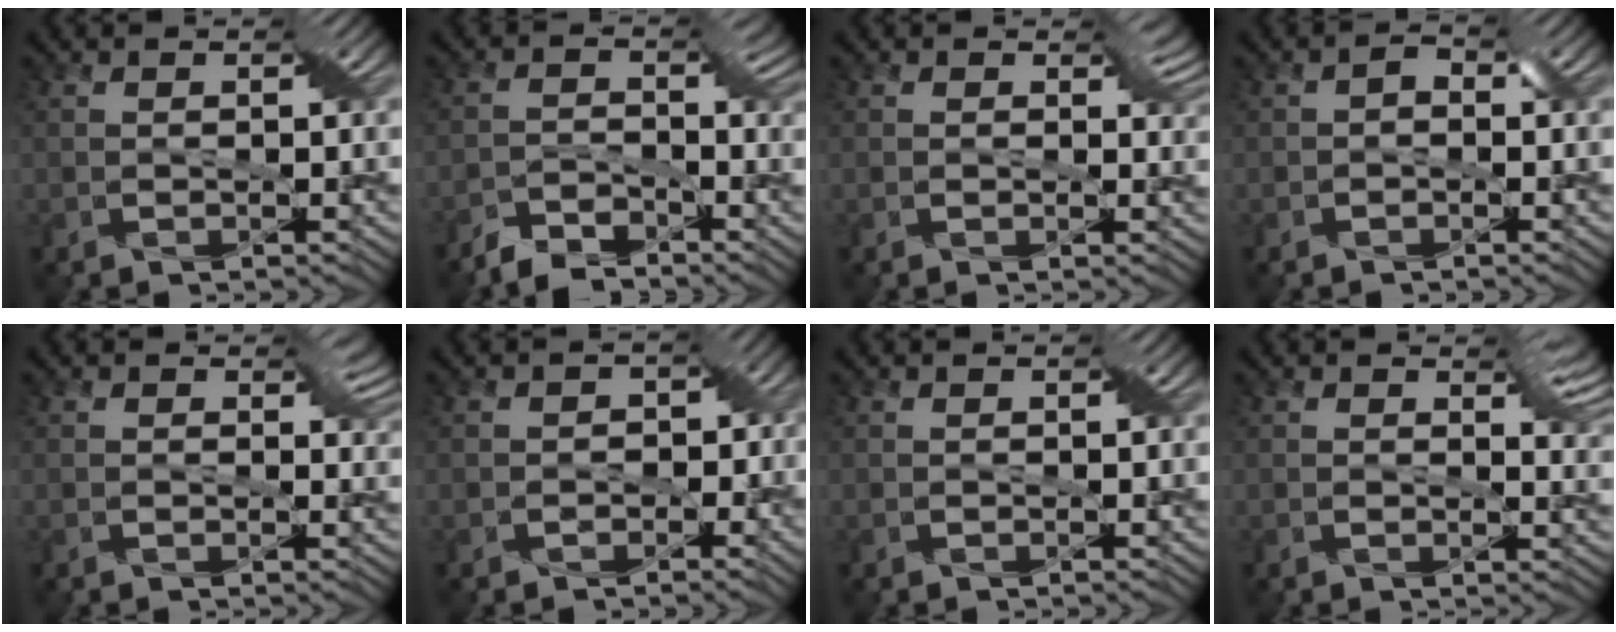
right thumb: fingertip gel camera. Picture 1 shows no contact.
{"total": 4.1, "force": [-3.7, 1.0, 1.3], "torque": [-0.038, -0.005, -0.076]}
{"total": 0.9, "force": [0.8, 0.3, 0.2], "torque": [-0.004, 0.006, 0.008]}
{"total": 0.9, "force": [-0.6, 0.3, 0.5], "torque": [-0.026, -0.001, -0.014]}
{"total": 1.1, "force": [0.9, 0.6, 0.3], "torque": [-0.004, 0.007, 0.004]}
{"total": 3.5, "force": [-1.1, 3.0, 1.4], "torque": [-0.012, 0.000, -0.022]}
{"total": 0.0}
{"total": 2.8, "force": [1.8, 1.0, 1.9], "torque": [-0.035, -0.004, 0.025]}